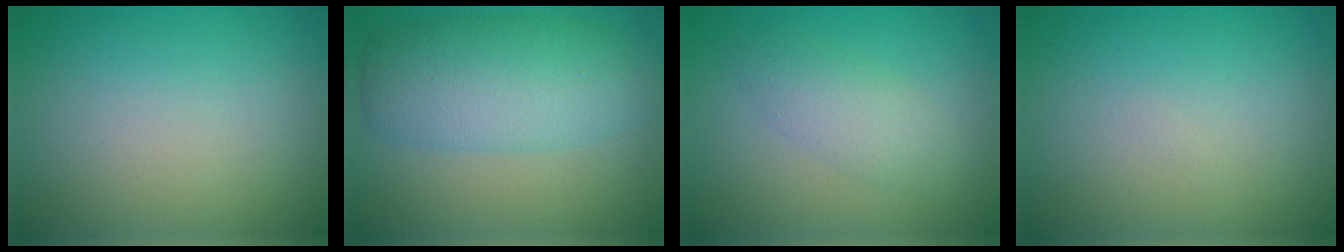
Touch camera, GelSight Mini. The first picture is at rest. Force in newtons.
{"total": 6.7, "press": 6.7, "slide": 0.1}
{"total": 2.7, "press": 2.7, "slide": 0.0}
{"total": 0.0}